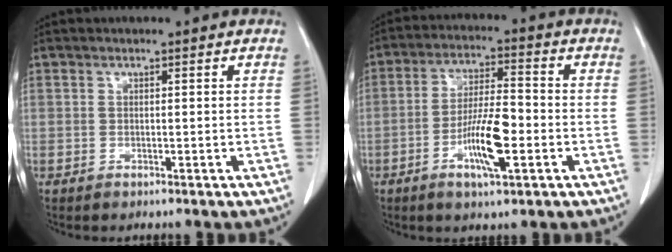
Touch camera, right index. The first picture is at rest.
{"total": 9.2, "force": [-3.0, 1.7, 8.5], "torque": [-0.159, -0.001, -0.052]}